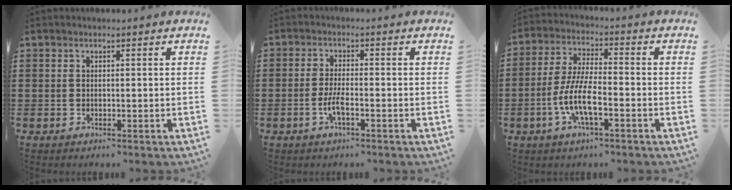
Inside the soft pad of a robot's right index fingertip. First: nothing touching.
{"total": 3.2, "force": [-1.4, 0.6, 2.8], "torque": [-0.064, -0.004, -0.029]}
{"total": 8.2, "force": [-3.0, 2.1, 7.3], "torque": [-0.168, -0.014, -0.064]}